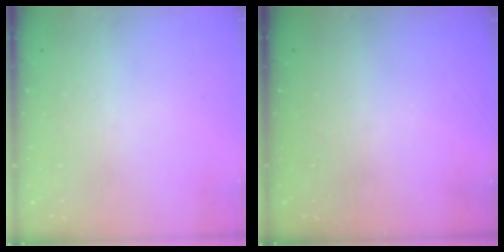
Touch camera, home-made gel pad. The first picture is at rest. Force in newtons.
{"total": 0.0}